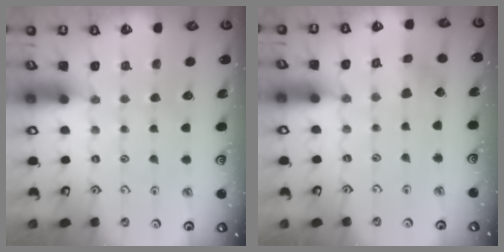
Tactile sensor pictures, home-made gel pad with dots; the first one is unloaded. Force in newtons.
{"total": 2.4, "press": 2.4, "slide": 0.2}